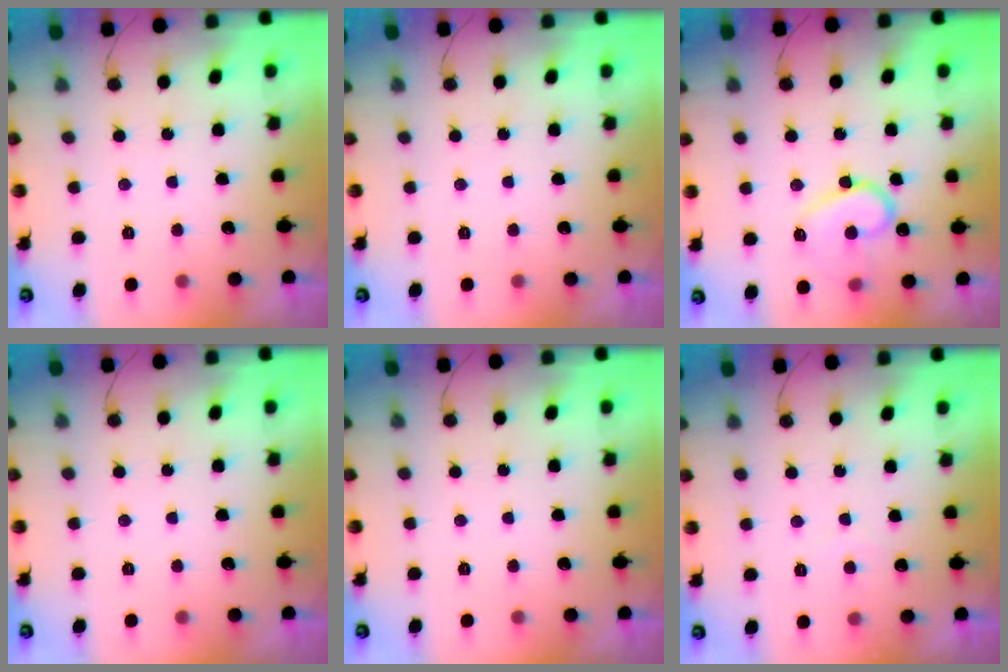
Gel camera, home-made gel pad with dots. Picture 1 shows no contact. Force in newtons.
{"total": 0.0}
{"total": 13.7, "press": 13.6, "slide": 1.5}
{"total": 0.0}
{"total": 0.0}
{"total": 3.5, "press": 3.5, "slide": 0.1}